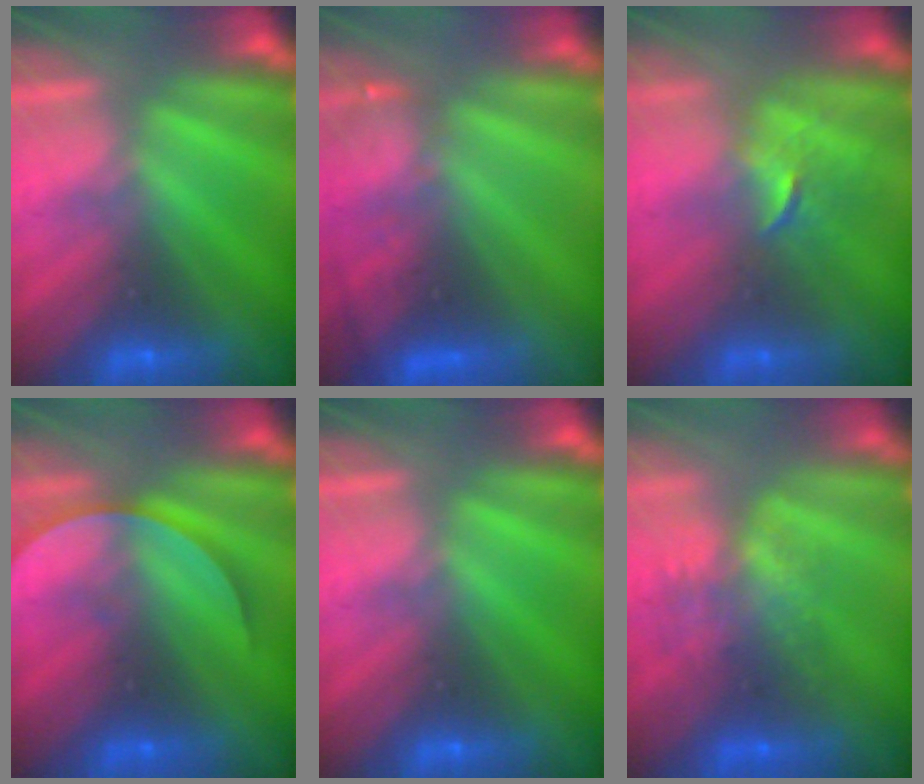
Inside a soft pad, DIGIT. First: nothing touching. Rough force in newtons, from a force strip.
{"total": 2.9}
{"total": 2.5}
{"total": 2.7}
{"total": 0.0}
{"total": 5.8}